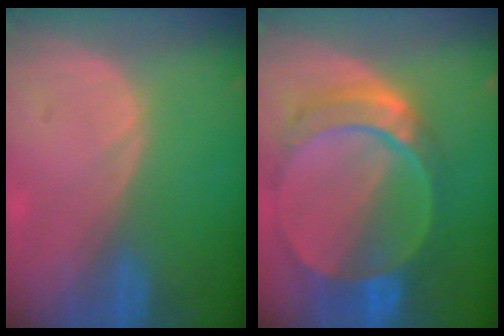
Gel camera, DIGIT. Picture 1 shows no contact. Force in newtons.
{"total": 9.7, "press": 8.3, "slide": 4.9}